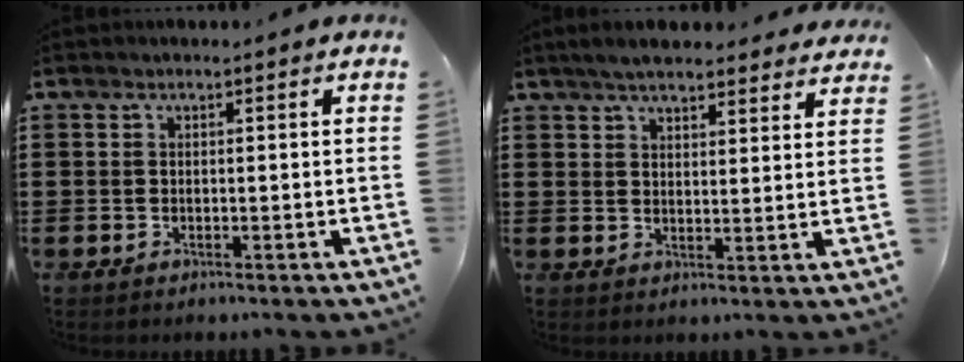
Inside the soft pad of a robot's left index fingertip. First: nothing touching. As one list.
[{"total": 4.6, "force": [4.3, 0.8, 1.4], "torque": [-0.040, -0.007, 0.080]}]